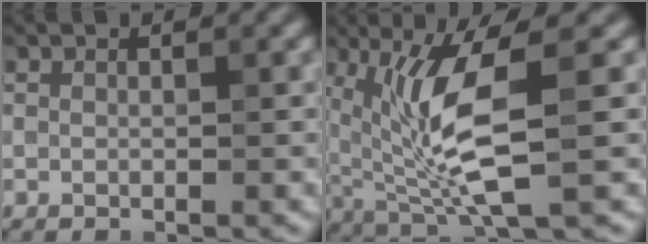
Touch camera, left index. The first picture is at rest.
{"total": 7.9, "force": [1.0, 1.9, 7.6], "torque": [-0.154, -0.014, 0.027]}